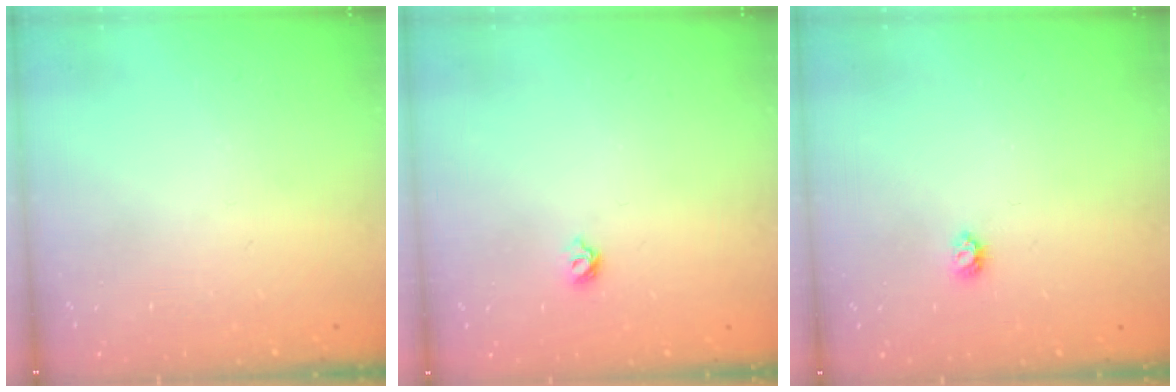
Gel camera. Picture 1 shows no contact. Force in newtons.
{"total": 4.8, "press": 4.8, "slide": 0.8}
{"total": 3.9, "press": 3.9, "slide": 0.6}